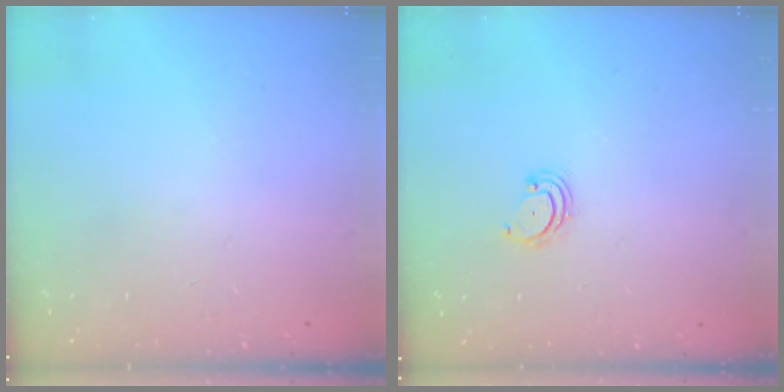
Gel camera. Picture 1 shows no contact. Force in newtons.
{"total": 2.8, "press": 2.8, "slide": 0.3}